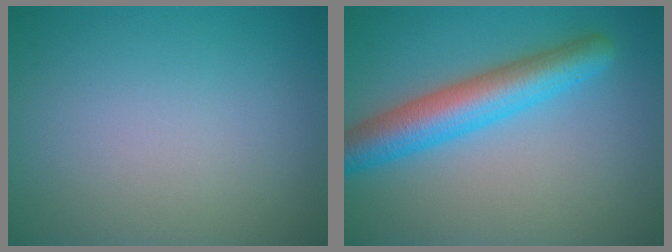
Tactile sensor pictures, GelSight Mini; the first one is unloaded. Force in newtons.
{"total": 6.0, "press": 6.0, "slide": 0.1}